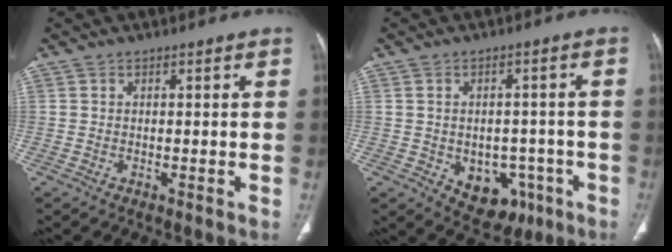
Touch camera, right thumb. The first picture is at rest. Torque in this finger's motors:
{"motor_torque": [0.01, 0.42, 0.29, 0.47, 0.15]}